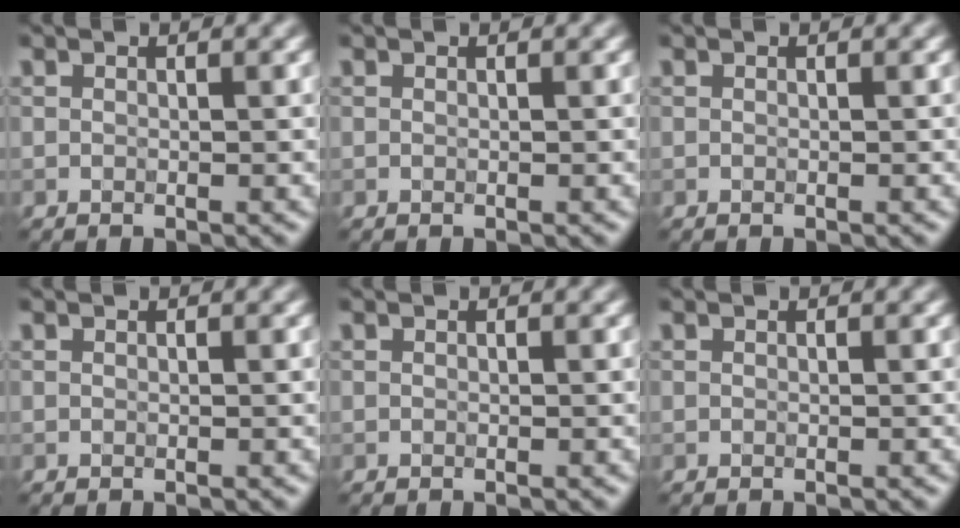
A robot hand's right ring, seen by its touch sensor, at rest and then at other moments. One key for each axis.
{"total": 0.0}
{"total": 0.0}
{"total": 0.0}
{"total": 0.0}
{"total": 0.0}